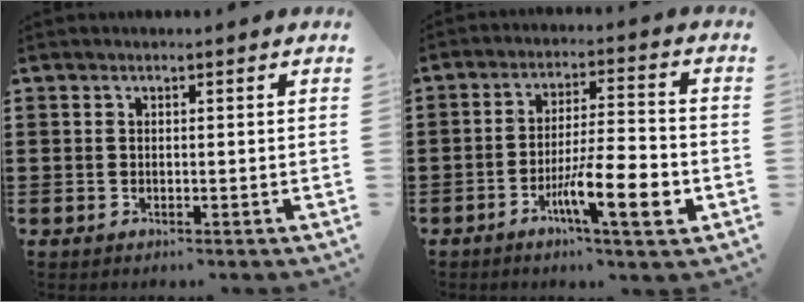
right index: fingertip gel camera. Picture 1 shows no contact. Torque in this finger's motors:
{"motor_torque": [0.41, -0.17, 0.69, 0.21]}